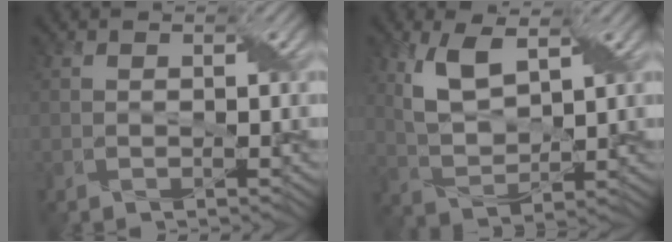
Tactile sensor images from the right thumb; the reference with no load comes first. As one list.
[{"total": 6.5, "force": [3.2, 3.0, 4.8], "torque": [-0.114, -0.002, 0.065]}]